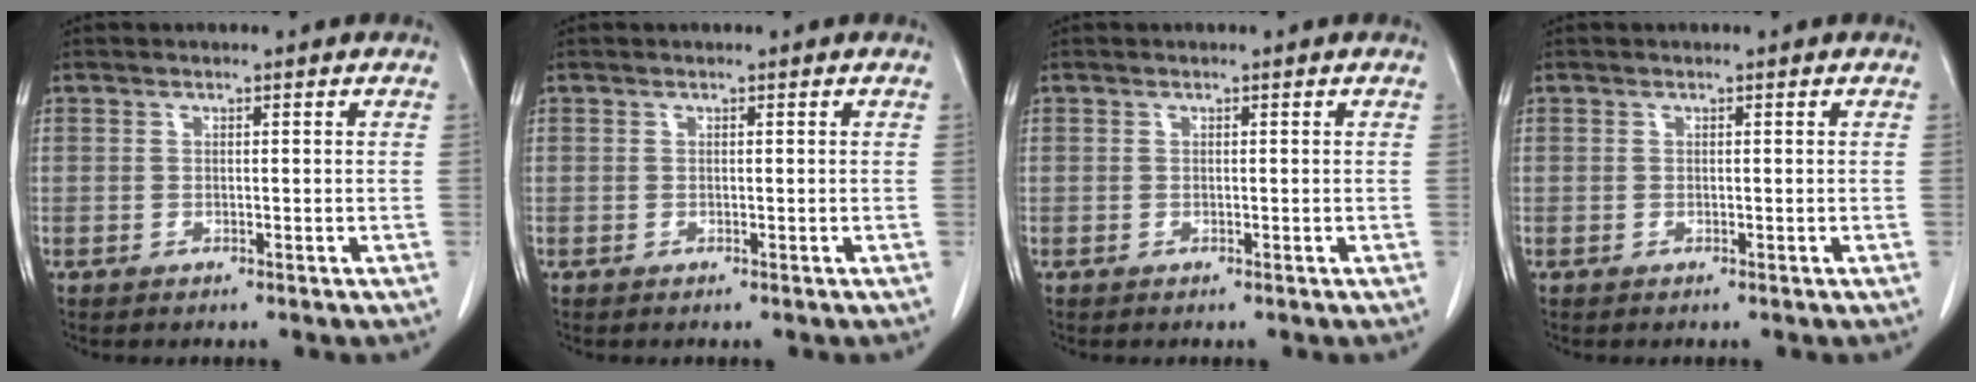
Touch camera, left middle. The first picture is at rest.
{"total": 0.0}
{"total": 0.0}
{"total": 0.0}